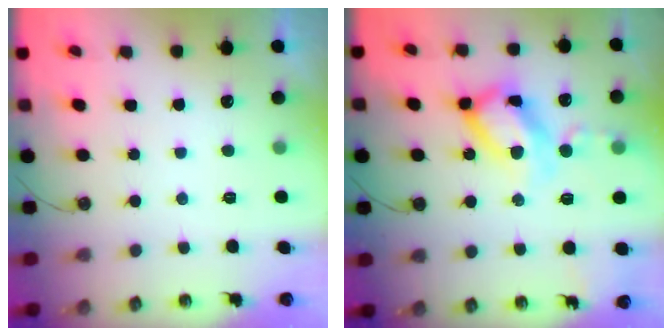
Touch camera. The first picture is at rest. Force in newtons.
{"total": 18.4, "press": 18.3, "slide": 1.7}